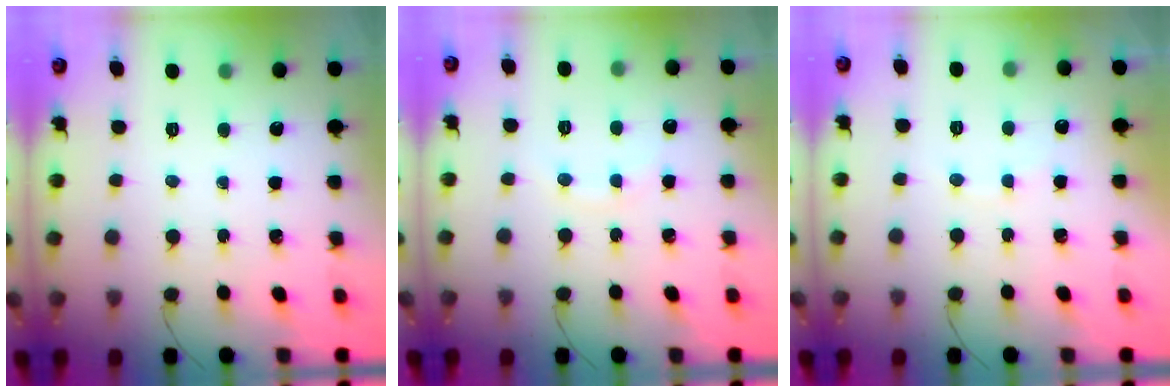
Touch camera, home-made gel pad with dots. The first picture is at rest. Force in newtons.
{"total": 5.8, "press": 5.6, "slide": 1.6}
{"total": 6.2, "press": 6.2, "slide": 0.9}